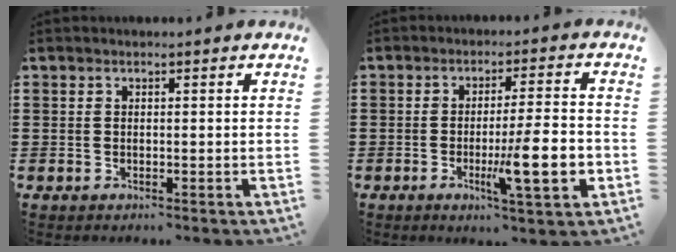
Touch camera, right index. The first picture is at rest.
{"total": 11.4, "force": [-3.0, 1.7, 10.9], "torque": [-0.178, -0.013, -0.049]}